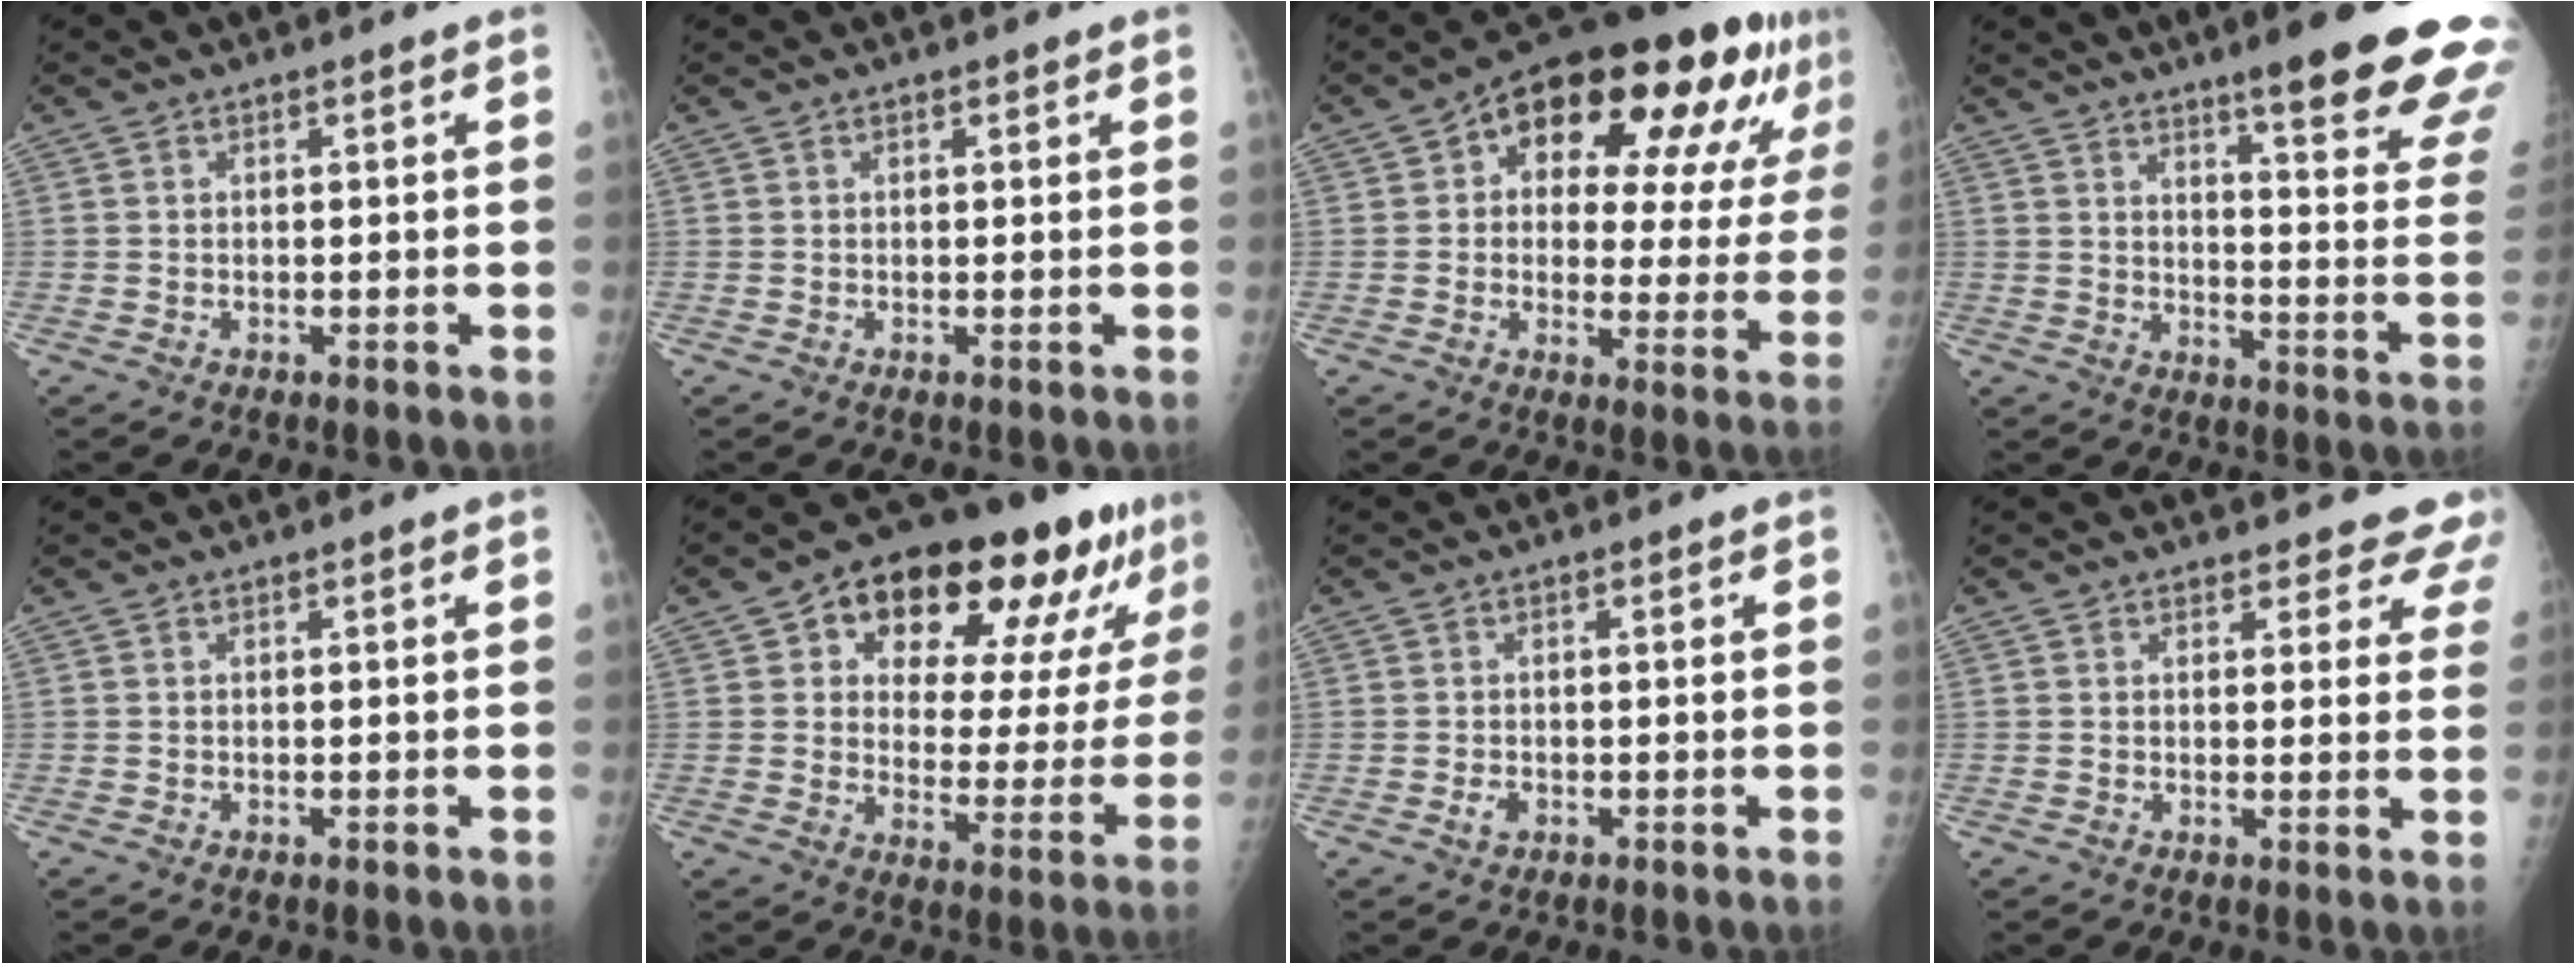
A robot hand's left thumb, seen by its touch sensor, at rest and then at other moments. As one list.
[{"total": 0.6, "force": [0.3, 0.3, 0.4], "torque": [-0.007, 0.000, 0.004]}, {"total": 23.8, "force": [10.3, 11.0, 18.4], "torque": [-0.220, 0.015, 0.143]}, {"total": 22.0, "force": [15.1, 2.6, 15.7], "torque": [-0.178, -0.081, 0.195]}, {"total": 0.0}, {"total": 23.6, "force": [12.3, 10.8, 17.0], "torque": [-0.198, -0.003, 0.181]}, {"total": 1.5, "force": [-0.6, 1.0, 1.0], "torque": [-0.016, 0.001, -0.010]}, {"total": 7.6, "force": [7.0, 2.9, 1.1], "torque": [0.041, -0.029, 0.053]}]